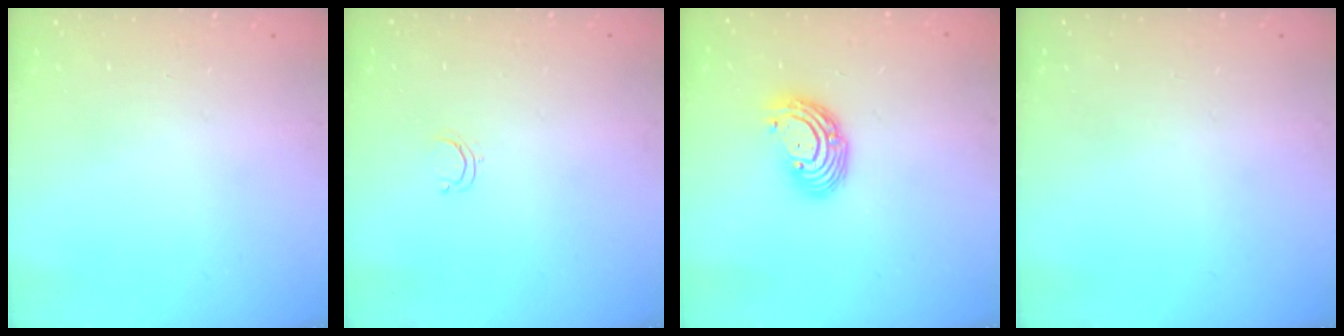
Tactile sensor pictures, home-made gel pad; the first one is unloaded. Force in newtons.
{"total": 2.4, "press": 2.4, "slide": 0.2}
{"total": 9.0, "press": 8.8, "slide": 1.7}
{"total": 0.0}